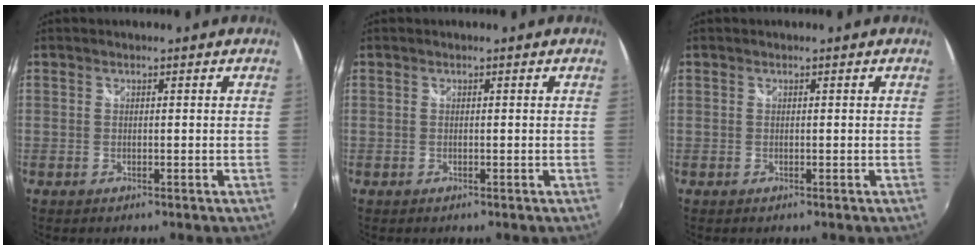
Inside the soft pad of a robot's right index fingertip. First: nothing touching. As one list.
[{"total": 0.0}, {"total": 0.0}]